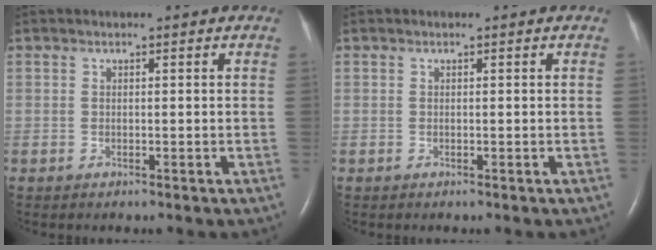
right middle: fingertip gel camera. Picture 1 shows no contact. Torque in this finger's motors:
{"motor_torque": [0.00, 0.00, 0.00, 0.00]}